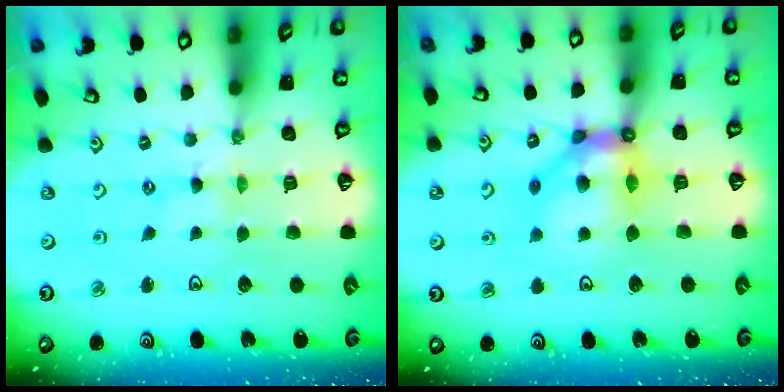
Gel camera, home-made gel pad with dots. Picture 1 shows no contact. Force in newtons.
{"total": 11.2, "press": 11.0, "slide": 2.1}